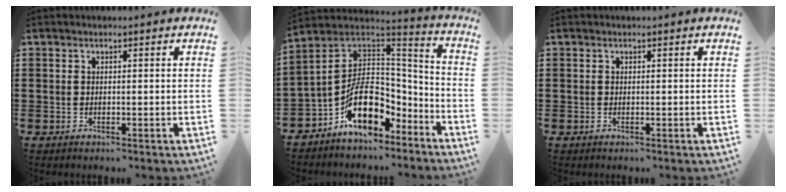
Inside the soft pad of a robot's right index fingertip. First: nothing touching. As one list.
[{"total": 11.0, "force": [-5.1, 6.3, 7.4], "torque": [-0.141, -0.003, -0.099]}, {"total": 0.0}]